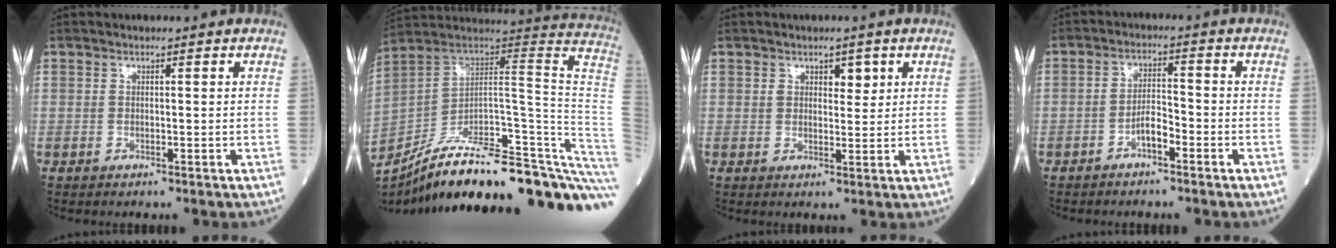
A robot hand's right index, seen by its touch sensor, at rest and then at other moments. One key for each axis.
{"total": 34.1, "fx": -26.1, "fy": 3.9, "fz": 21.6, "tx": -0.212, "ty": -0.016, "tz": -0.362}
{"total": 2.6, "fx": 1.3, "fy": 1.5, "fz": 1.6, "tx": -0.015, "ty": 0.001, "tz": 0.018}
{"total": 3.4, "fx": -2.1, "fy": 0.9, "fz": 2.5, "tx": -0.046, "ty": 0.009, "tz": -0.042}